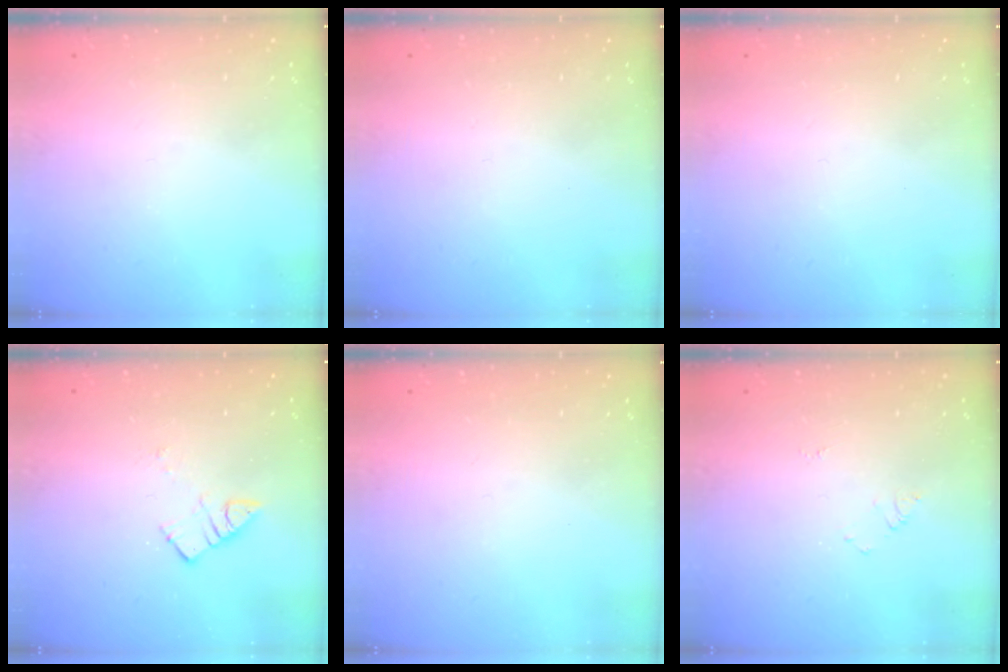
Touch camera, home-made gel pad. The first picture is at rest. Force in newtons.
{"total": 1.6, "press": 1.6, "slide": 0.1}
{"total": 1.6, "press": 1.6, "slide": 0.1}
{"total": 4.1, "press": 4.1, "slide": 0.2}
{"total": 0.0}
{"total": 4.7, "press": 4.7, "slide": 0.6}